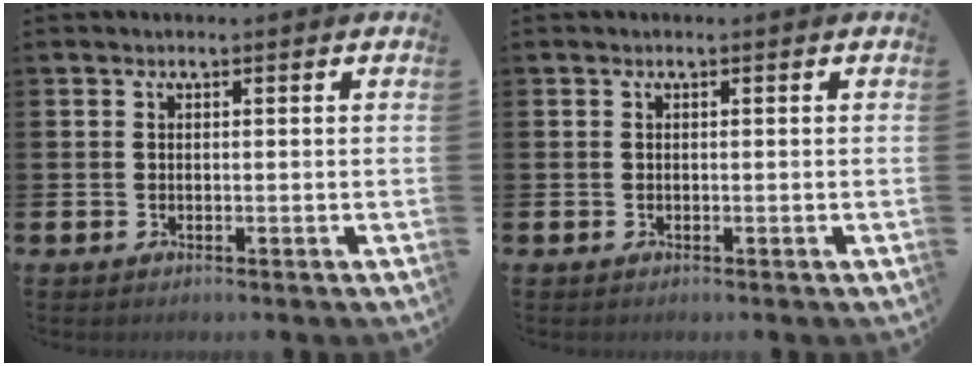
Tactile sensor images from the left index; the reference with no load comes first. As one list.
[{"total": 0.0}]